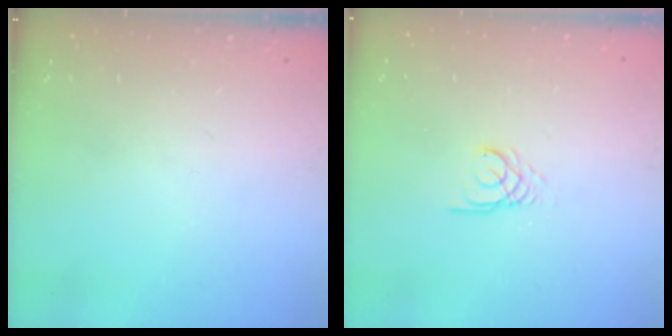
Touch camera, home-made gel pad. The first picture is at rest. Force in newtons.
{"total": 2.7, "press": 2.7, "slide": 0.3}